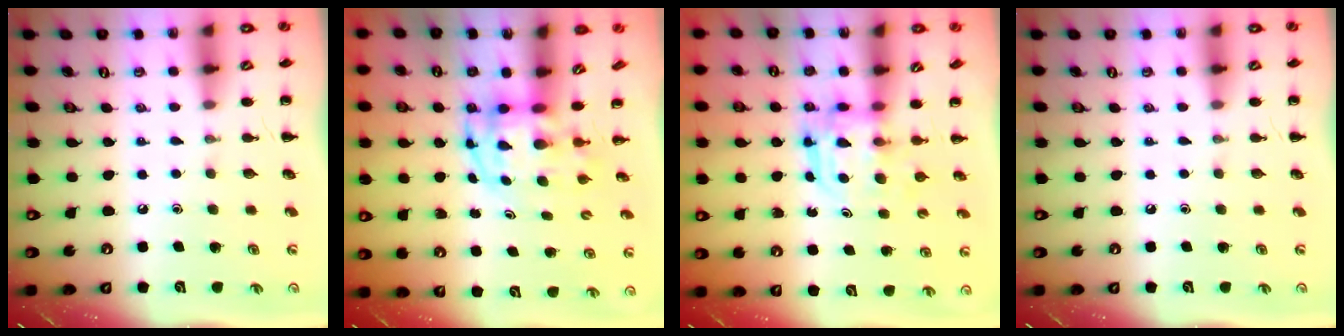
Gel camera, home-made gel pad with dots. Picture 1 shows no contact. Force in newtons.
{"total": 3.8, "press": 3.7, "slide": 0.7}
{"total": 3.1, "press": 3.1, "slide": 0.2}
{"total": 0.0}